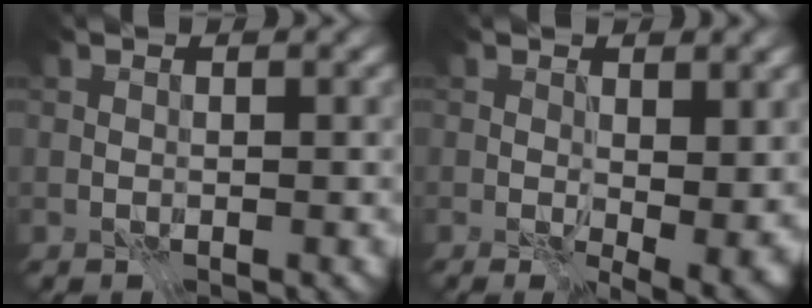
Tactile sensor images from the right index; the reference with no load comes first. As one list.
[{"total": 4.4, "force": [0.8, 2.1, 3.8], "torque": [-0.059, -0.010, 0.017]}]